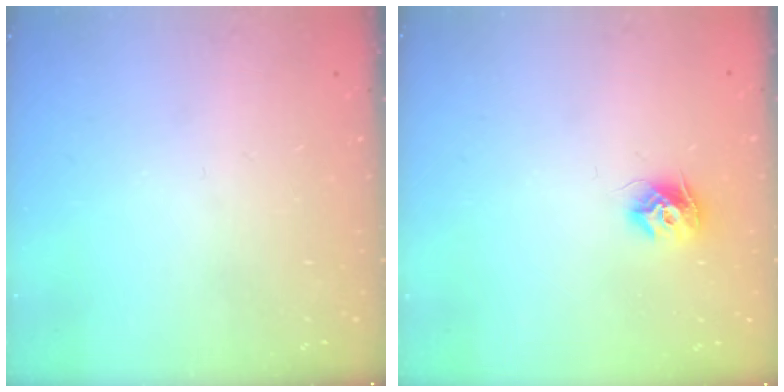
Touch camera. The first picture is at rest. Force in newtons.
{"total": 8.3, "press": 8.3, "slide": 0.5}